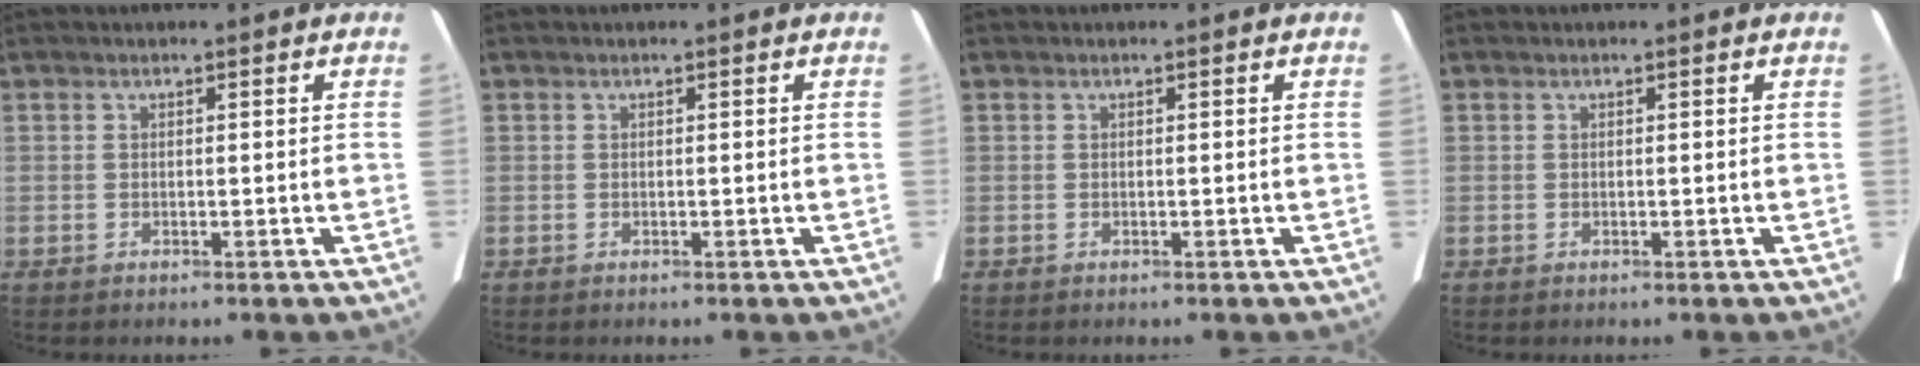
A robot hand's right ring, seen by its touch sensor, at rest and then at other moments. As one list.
[{"total": 0.0}, {"total": 0.0}, {"total": 0.0}]